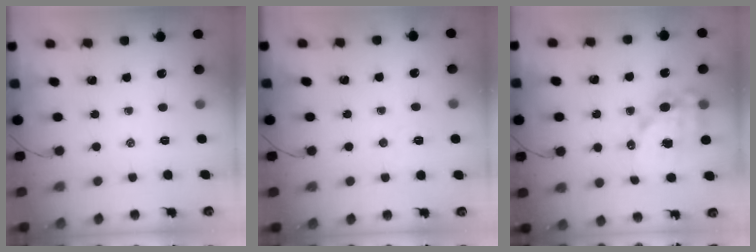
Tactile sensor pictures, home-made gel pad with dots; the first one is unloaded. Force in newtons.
{"total": 3.0, "press": 2.9, "slide": 0.9}
{"total": 13.4, "press": 13.0, "slide": 3.3}